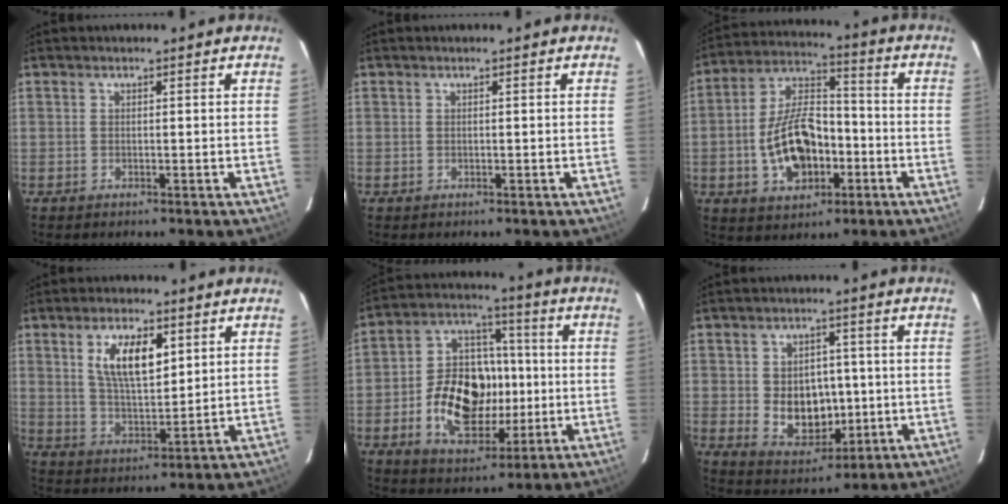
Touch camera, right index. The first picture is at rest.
{"total": 0.0}
{"total": 14.5, "force": [-4.2, 8.5, 11.0], "torque": [-0.218, 0.021, -0.061]}
{"total": 9.8, "force": [3.9, 4.1, 8.0], "torque": [-0.149, 0.005, 0.076]}
{"total": 17.3, "force": [-2.8, 11.6, 12.6], "torque": [-0.245, 0.028, -0.035]}
{"total": 11.9, "force": [-1.7, 8.5, 8.0], "torque": [-0.161, 0.003, -0.006]}